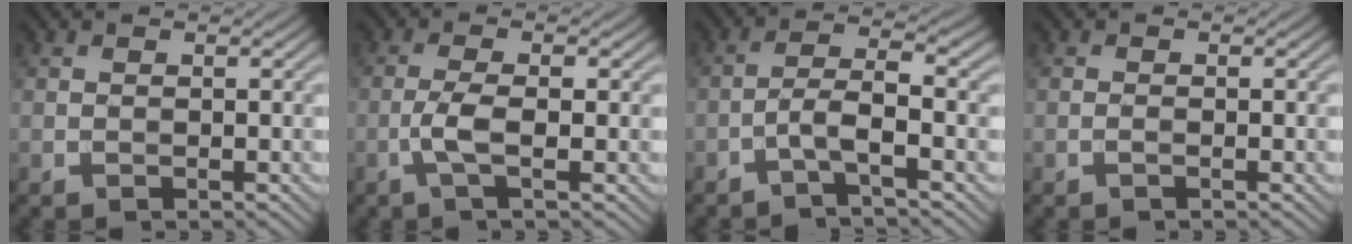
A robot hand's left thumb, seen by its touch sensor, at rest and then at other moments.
{"total": 3.4, "force": [-1.0, 0.6, 3.2], "torque": [-0.072, 0.006, -0.027]}
{"total": 3.7, "force": [-1.9, 0.6, 3.1], "torque": [-0.061, 0.012, -0.048]}
{"total": 0.6, "force": [-0.3, 0.0, 0.5], "torque": [-0.011, 0.000, -0.008]}